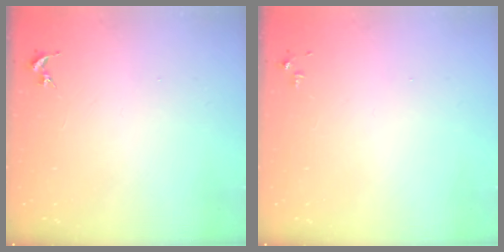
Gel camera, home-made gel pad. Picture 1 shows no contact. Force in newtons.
{"total": 2.8, "press": 2.8, "slide": 0.4}